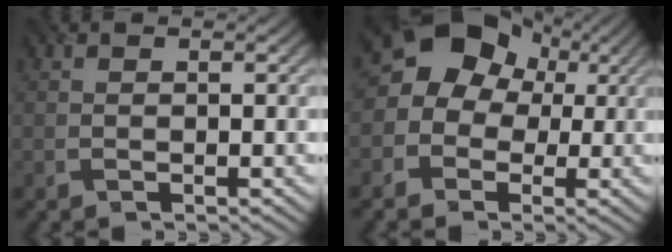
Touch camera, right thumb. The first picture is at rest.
{"total": 11.7, "force": [1.9, 10.5, 4.7], "torque": [-0.121, 0.039, 0.002]}